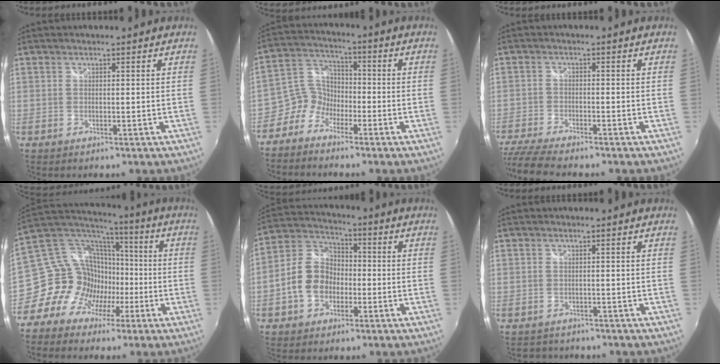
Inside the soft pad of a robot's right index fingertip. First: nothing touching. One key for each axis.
{"total": 5.7, "fx": -3.8, "fy": 4.1, "fz": 1.1, "tx": -0.023, "ty": 0.025, "tz": -0.093}
{"total": 9.7, "fx": -8.6, "fy": 1.2, "fz": 4.3, "tx": -0.123, "ty": -0.032, "tz": -0.158}
{"total": 14.5, "fx": -6.6, "fy": 12.0, "fz": 4.5, "tx": -0.099, "ty": 0.045, "tz": -0.116}
{"total": 9.5, "fx": -2.9, "fy": 7.3, "fz": 5.3, "tx": -0.117, "ty": 0.023, "tz": -0.050}
{"total": 2.5, "fx": -2.0, "fy": 1.5, "fz": -0.1, "tx": -0.004, "ty": 0.001, "tz": -0.032}